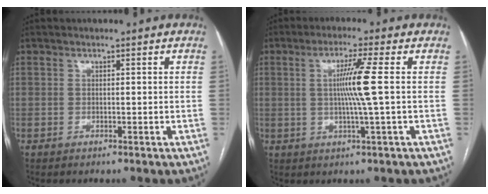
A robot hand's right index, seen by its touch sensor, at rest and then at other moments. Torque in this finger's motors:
{"motor_torque": [0.49, -0.10, 0.22, 0.13]}